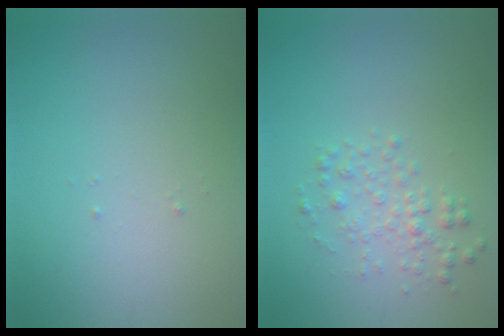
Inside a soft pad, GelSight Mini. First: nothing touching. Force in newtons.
{"total": 2.0, "press": 2.0, "slide": 0.0}